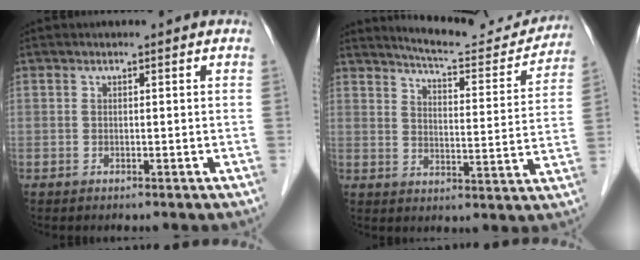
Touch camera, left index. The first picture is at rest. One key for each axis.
{"total": 13.7, "fx": 13.3, "fy": 1.6, "fz": 3.0, "tx": -0.038, "ty": -0.029, "tz": 0.166}